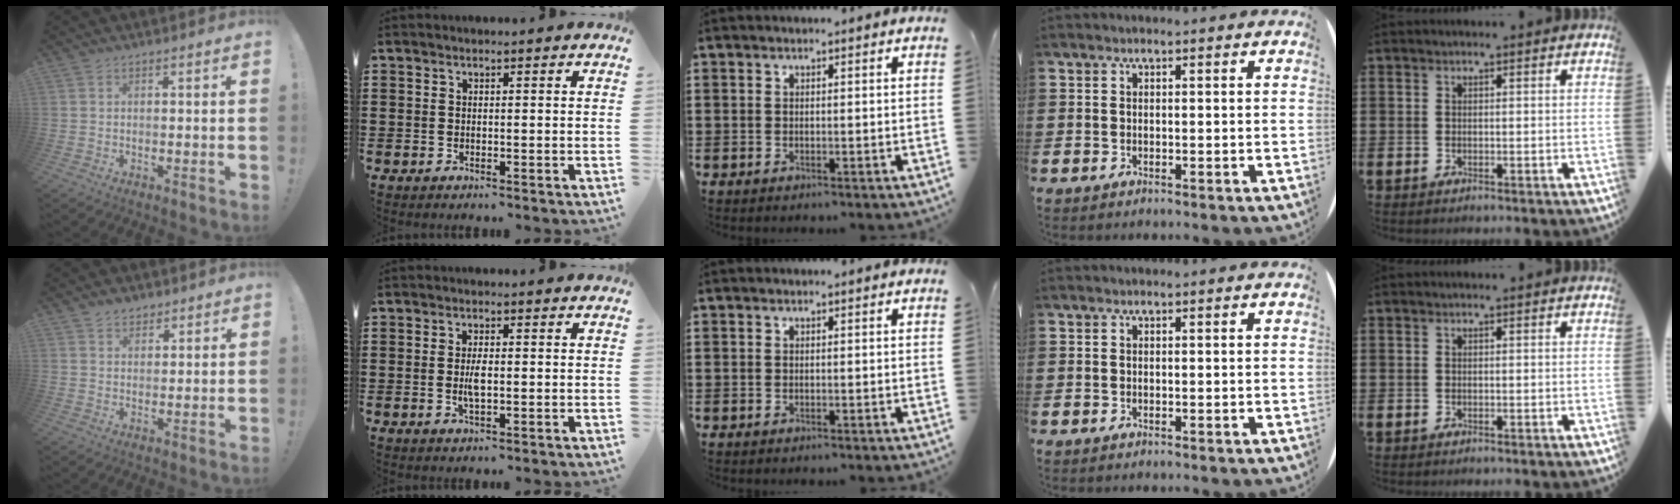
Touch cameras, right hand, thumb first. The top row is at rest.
{"thumb": {"total": 3.5, "force": [2.8, 2.1, 0.6], "torque": [0.000, -0.016, 0.049]}, "index": {"total": 3.2, "force": [-0.3, 1.1, 3.0], "torque": [-0.062, -0.003, -0.008]}}